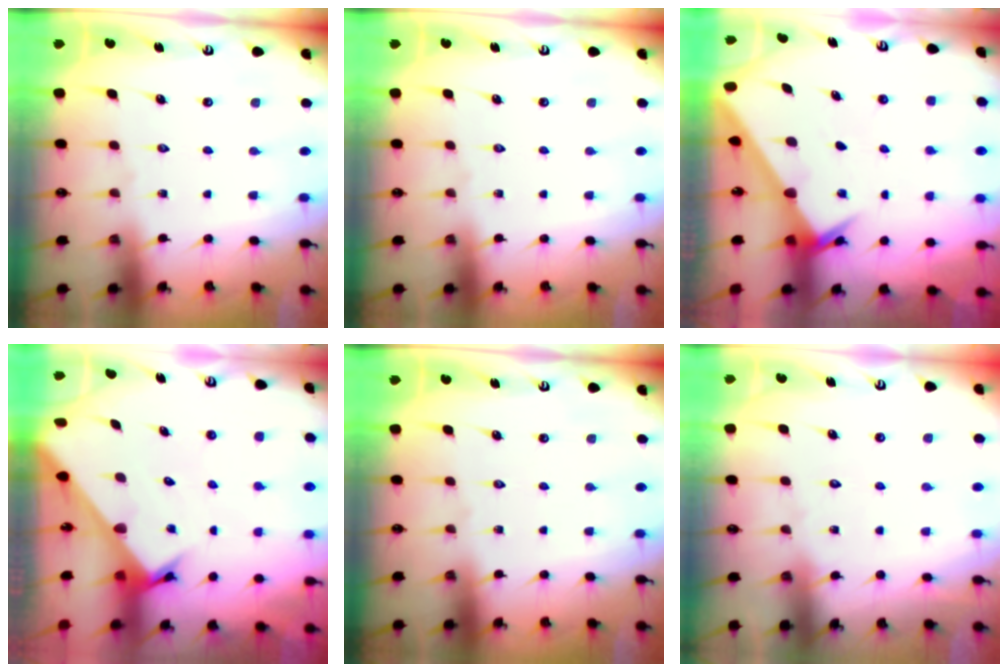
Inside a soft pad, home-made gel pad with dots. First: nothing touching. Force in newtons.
{"total": 0.0}
{"total": 2.5, "press": 2.5, "slide": 0.3}
{"total": 2.6, "press": 2.6, "slide": 0.2}
{"total": 0.0}
{"total": 2.9, "press": 2.9, "slide": 0.4}